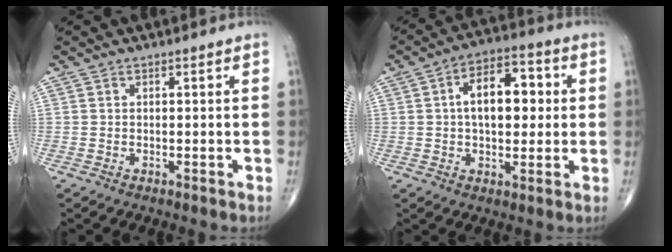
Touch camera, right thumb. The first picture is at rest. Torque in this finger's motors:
{"motor_torque": [0.86, 2.70, 1.16, 0.05, 0.10]}